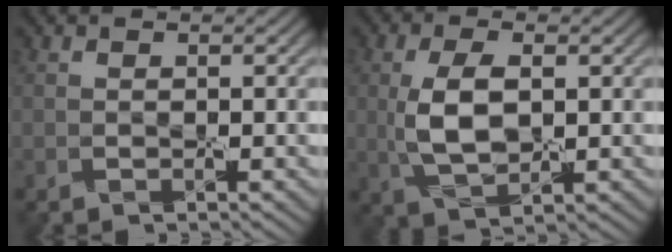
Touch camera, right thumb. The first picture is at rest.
{"total": 6.6, "force": [0.3, 3.2, 5.8], "torque": [-0.133, -0.002, 0.009]}